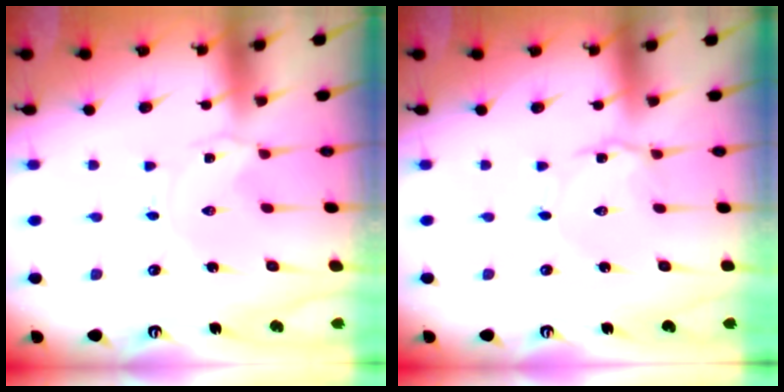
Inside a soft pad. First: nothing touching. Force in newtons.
{"total": 1.4, "press": 1.3, "slide": 0.2}